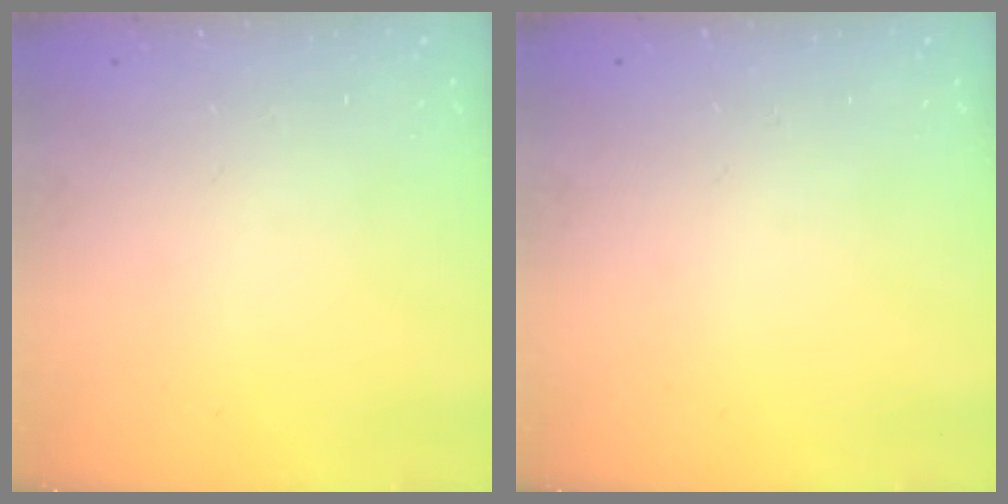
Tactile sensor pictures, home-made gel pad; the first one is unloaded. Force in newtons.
{"total": 0.0}